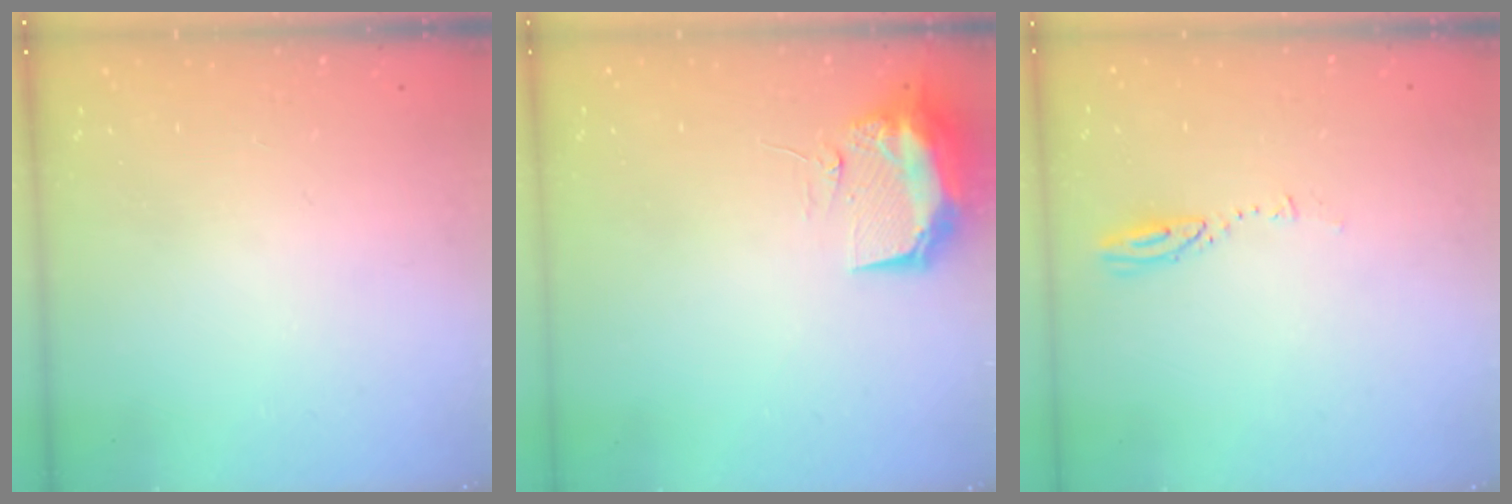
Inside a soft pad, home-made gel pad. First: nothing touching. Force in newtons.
{"total": 11.1, "press": 11.0, "slide": 1.2}
{"total": 2.9, "press": 2.9, "slide": 0.3}